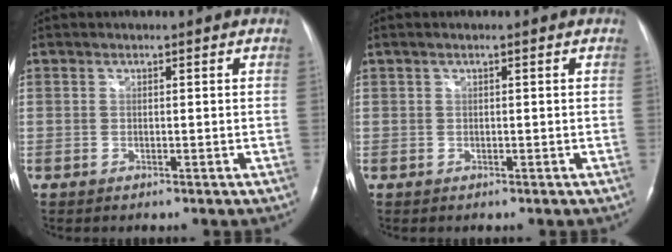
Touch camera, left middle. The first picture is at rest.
{"total": 1.3, "force": [0.6, 0.0, 1.2], "torque": [-0.030, 0.010, 0.010]}